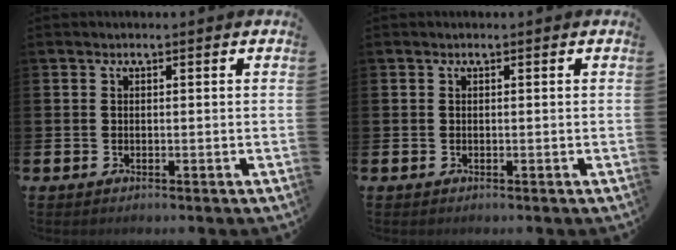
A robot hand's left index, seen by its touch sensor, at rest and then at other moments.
{"total": 0.0}